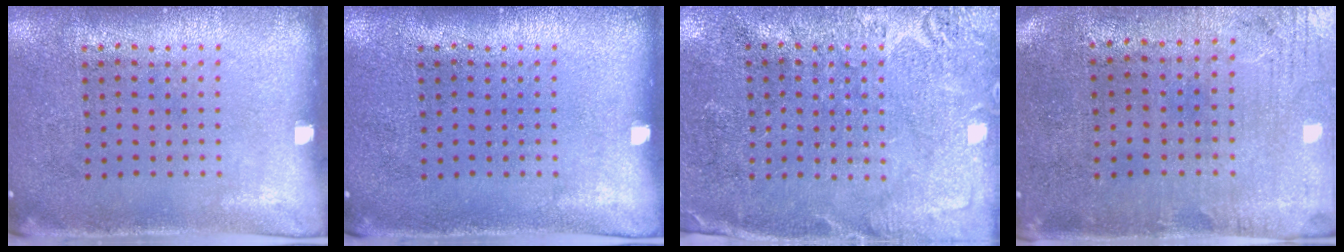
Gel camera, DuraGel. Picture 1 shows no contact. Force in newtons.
{"total": 0.0}
{"total": 2.7, "press": 2.6, "slide": 0.6}
{"total": 0.5, "press": 0.2, "slide": 0.5}